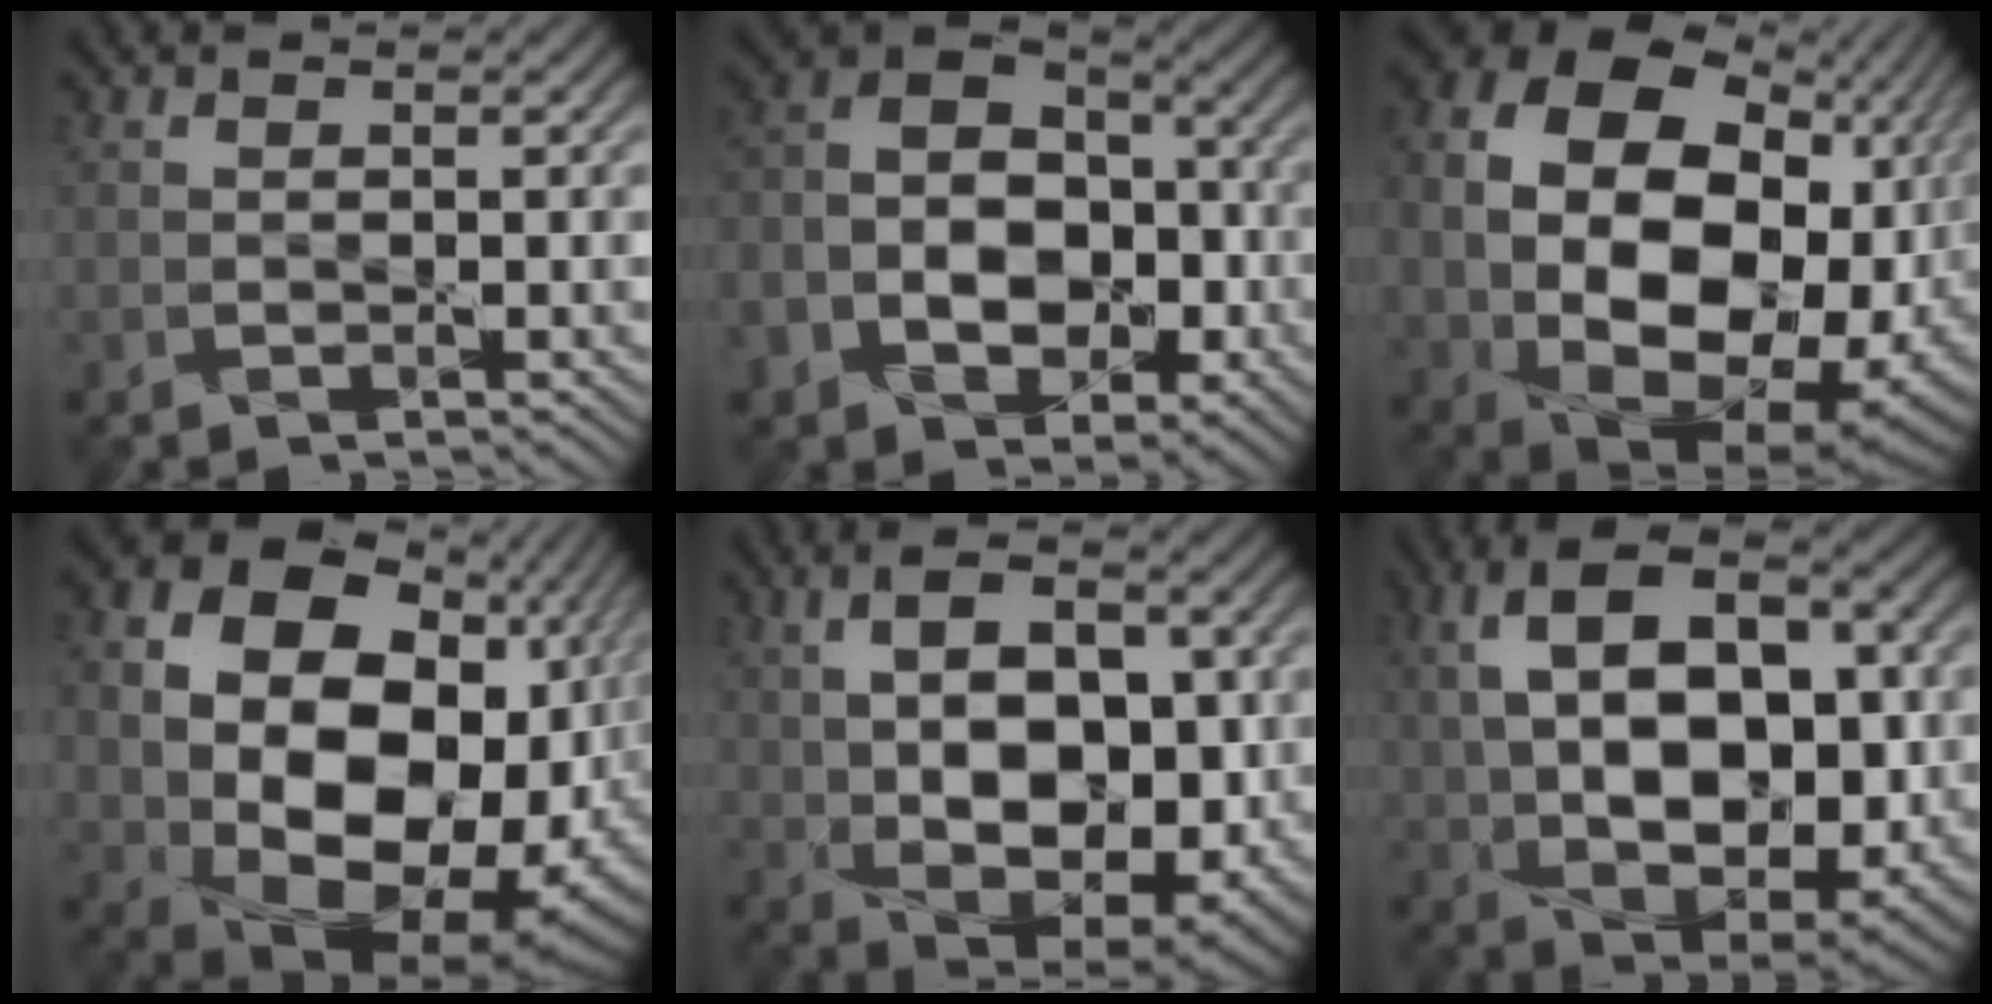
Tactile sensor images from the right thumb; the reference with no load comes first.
{"total": 13.7, "force": [-4.4, 9.7, 8.6], "torque": [-0.171, -0.021, -0.080]}
{"total": 22.1, "force": [-0.6, 15.7, 15.5], "torque": [-0.330, -0.050, 0.047]}
{"total": 22.8, "force": [0.0, 17.6, 14.5], "torque": [-0.289, -0.053, 0.046]}
{"total": 15.5, "force": [0.5, 9.1, 12.5], "torque": [-0.197, -0.009, 0.014]}
{"total": 17.5, "force": [2.2, 10.6, 13.8], "torque": [-0.254, 0.005, 0.041]}